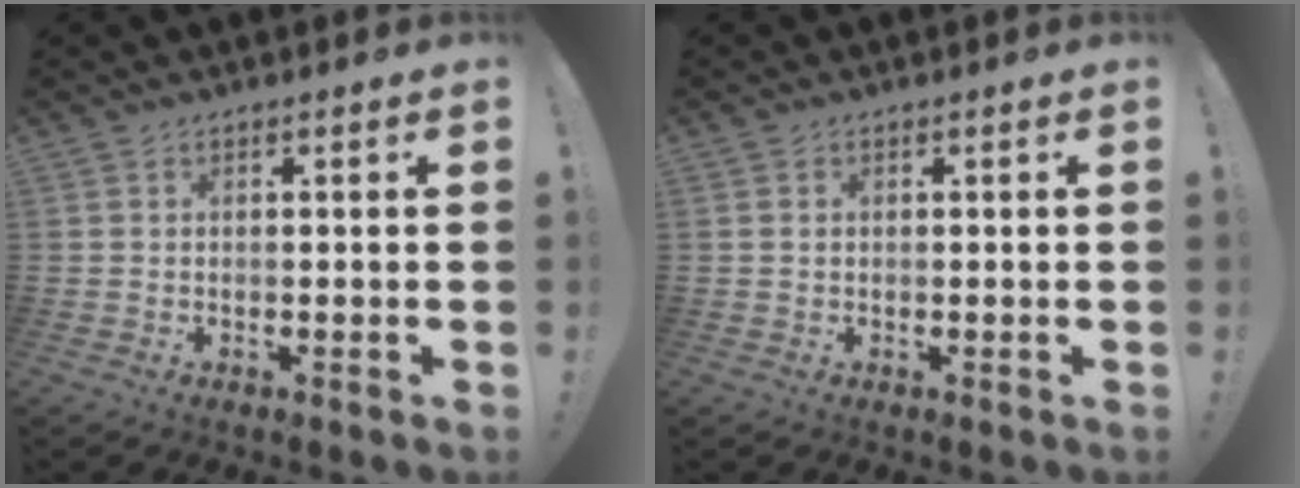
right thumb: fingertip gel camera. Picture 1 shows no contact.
{"total": 0.5, "force": [0.0, 0.5, 0.0], "torque": [-0.009, 0.005, 0.002]}